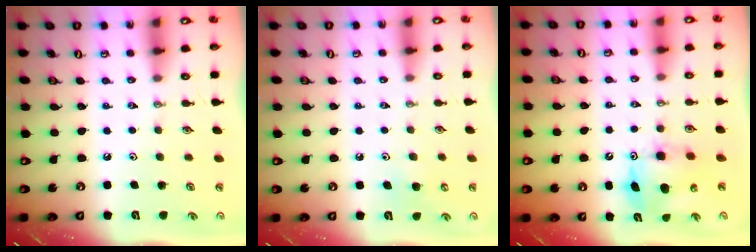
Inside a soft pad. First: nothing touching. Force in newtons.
{"total": 6.1, "press": 6.0, "slide": 0.5}
{"total": 8.8, "press": 8.8, "slide": 0.3}